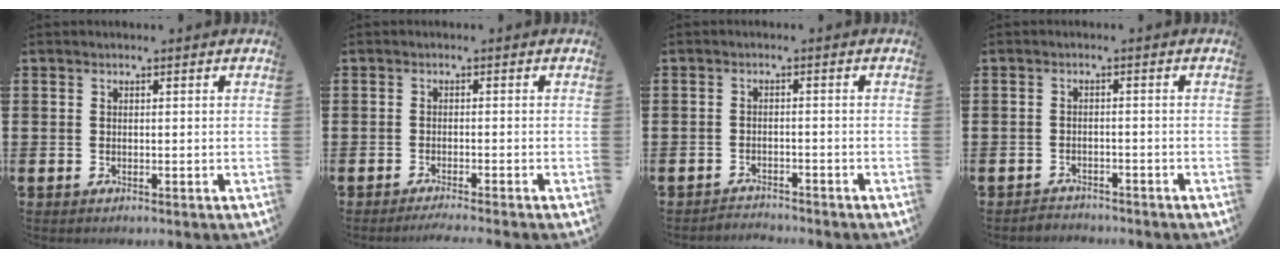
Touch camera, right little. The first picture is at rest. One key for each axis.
{"total": 1.1, "fx": -1.0, "fy": -0.2, "fz": 0.5, "tx": -0.006, "ty": 0.000, "tz": -0.019}
{"total": 1.8, "fx": -1.8, "fy": 0.0, "fz": -0.3, "tx": 0.000, "ty": 0.005, "tz": -0.040}
{"total": 1.6, "fx": -1.6, "fy": 0.2, "fz": -0.2, "tx": -0.002, "ty": 0.005, "tz": -0.035}